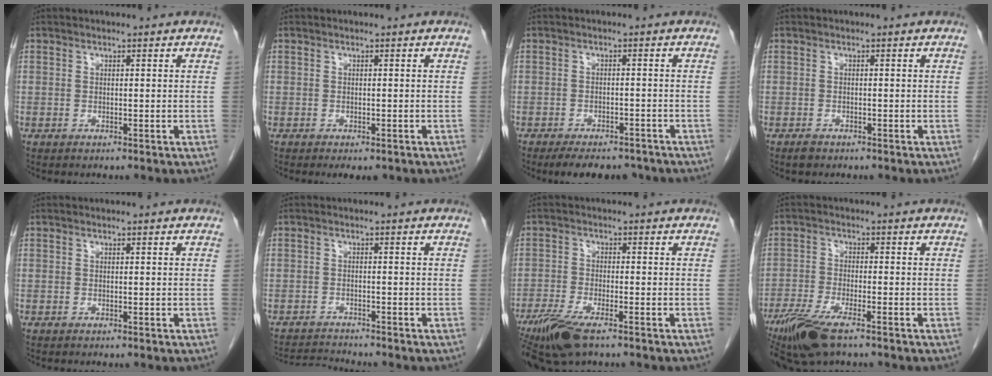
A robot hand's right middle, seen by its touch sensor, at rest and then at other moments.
{"total": 2.0, "force": [-1.4, 0.9, 1.2], "torque": [-0.015, -0.004, -0.013]}
{"total": 8.6, "force": [-7.1, 3.4, 3.4], "torque": [-0.043, -0.002, -0.093]}
{"total": 1.0, "force": [-0.8, 0.5, 0.4], "torque": [-0.009, -0.001, -0.011]}
{"total": 0.0}
{"total": 3.2, "force": [-3.0, -0.9, -0.5], "torque": [0.003, -0.018, -0.053]}
{"total": 8.6, "force": [-6.0, 2.0, 5.9], "torque": [-0.110, -0.020, -0.105]}
{"total": 9.1, "force": [-6.3, 2.0, 6.3], "torque": [-0.121, -0.021, -0.112]}